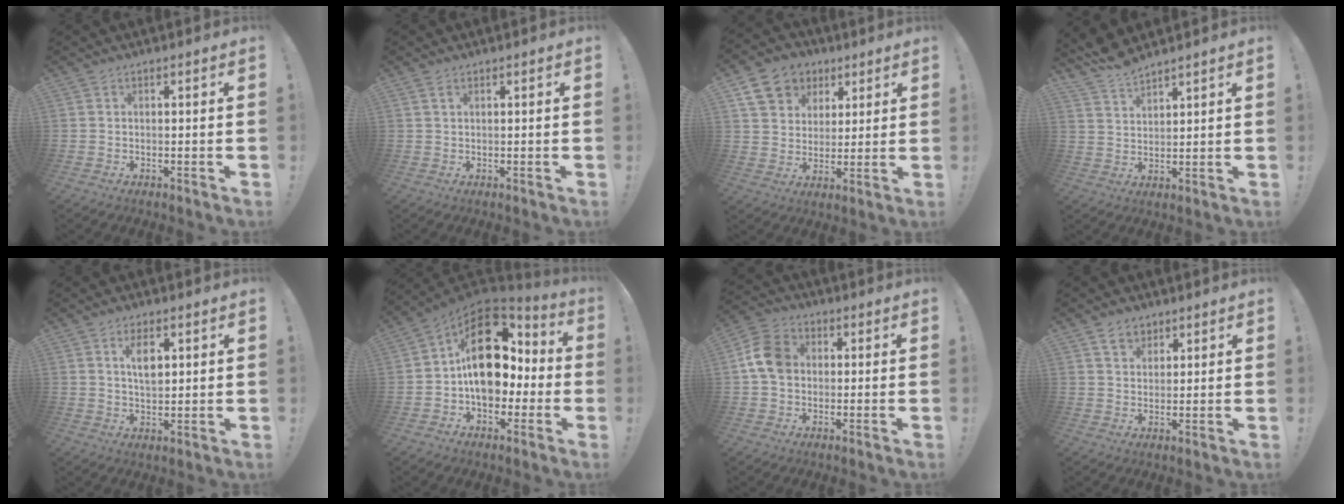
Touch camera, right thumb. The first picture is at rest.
{"total": 1.5, "force": [0.8, 0.8, 1.1], "torque": [-0.023, 0.002, 0.015]}
{"total": 13.1, "force": [6.2, 10.4, 5.0], "torque": [-0.067, -0.030, 0.125]}
{"total": 6.1, "force": [5.7, 1.3, 1.7], "torque": [-0.043, -0.033, 0.109]}
{"total": 6.4, "force": [2.4, 3.4, 4.8], "torque": [-0.070, -0.004, 0.038]}
{"total": 21.5, "force": [2.7, 14.5, 15.6], "torque": [-0.233, 0.003, 0.056]}
{"total": 10.6, "force": [1.2, 8.3, 6.4], "torque": [-0.113, 0.017, 0.028]}
{"total": 5.6, "force": [3.7, 3.8, 1.8], "torque": [-0.019, -0.018, 0.068]}